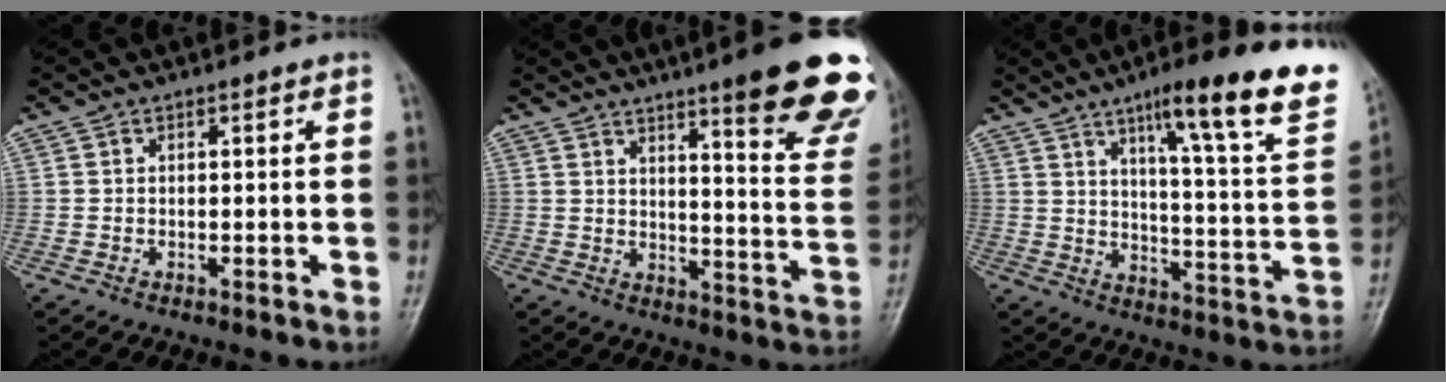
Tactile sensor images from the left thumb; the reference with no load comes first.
{"total": 20.9, "force": [13.2, 3.1, 15.9], "torque": [-0.175, -0.070, 0.169]}
{"total": 22.7, "force": [14.1, 3.2, 17.5], "torque": [-0.224, -0.058, 0.198]}